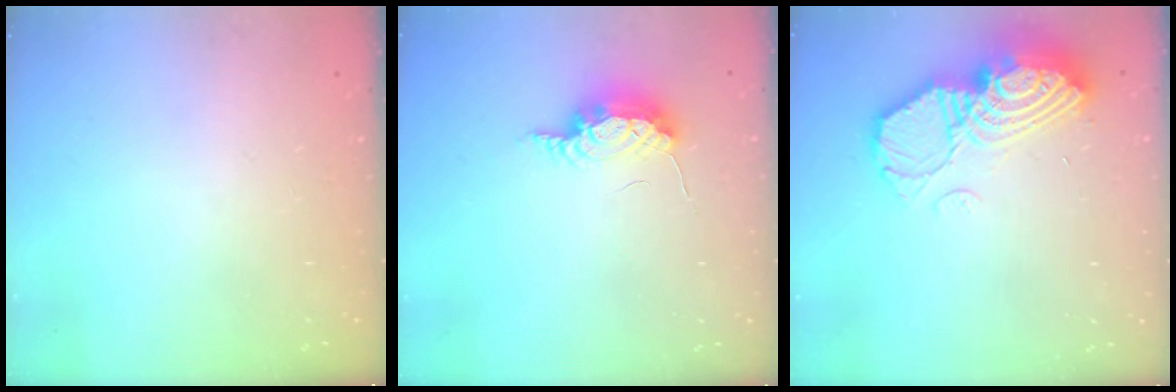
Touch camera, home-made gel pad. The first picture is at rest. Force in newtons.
{"total": 7.8, "press": 7.5, "slide": 1.9}
{"total": 16.5, "press": 16.4, "slide": 1.2}